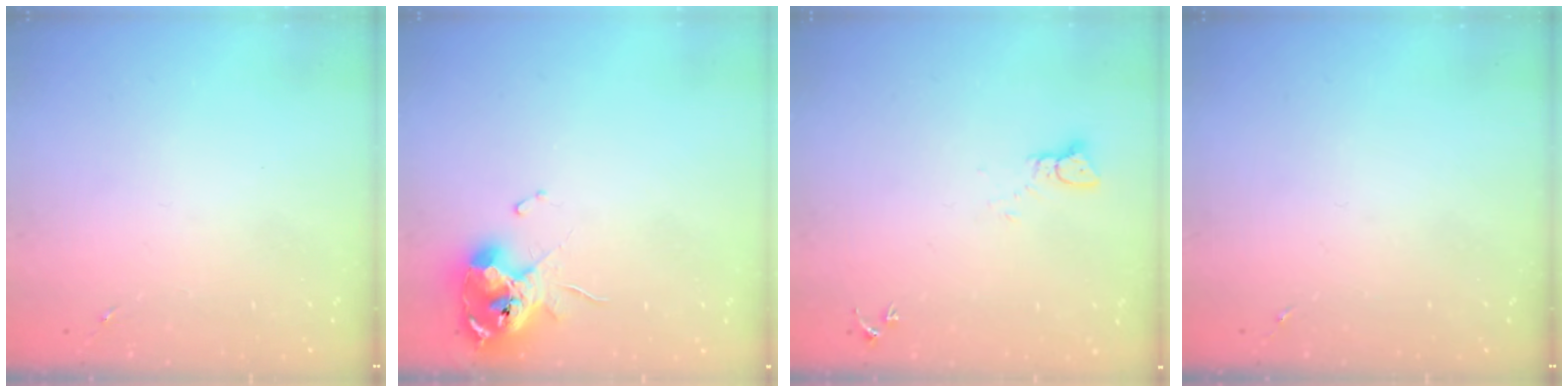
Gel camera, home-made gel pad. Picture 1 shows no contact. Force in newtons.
{"total": 11.9, "press": 11.8, "slide": 1.4}
{"total": 2.4, "press": 2.4, "slide": 0.2}
{"total": 0.0}